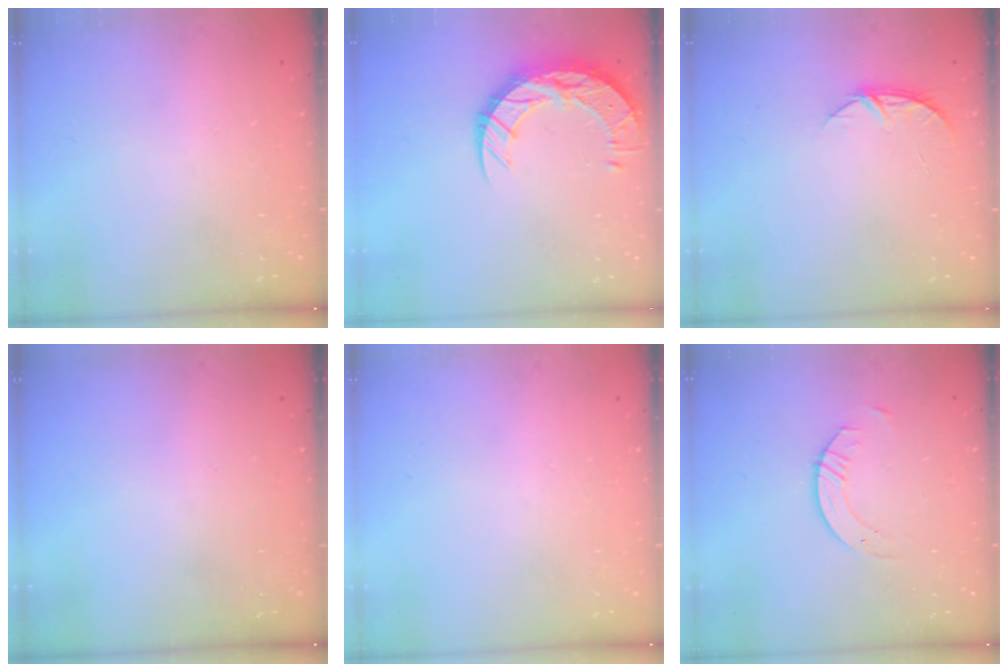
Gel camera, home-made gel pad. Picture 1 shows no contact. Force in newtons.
{"total": 16.5, "press": 16.4, "slide": 1.2}
{"total": 4.6, "press": 4.6, "slide": 0.5}
{"total": 0.0}
{"total": 0.0}
{"total": 3.5, "press": 3.5, "slide": 0.4}